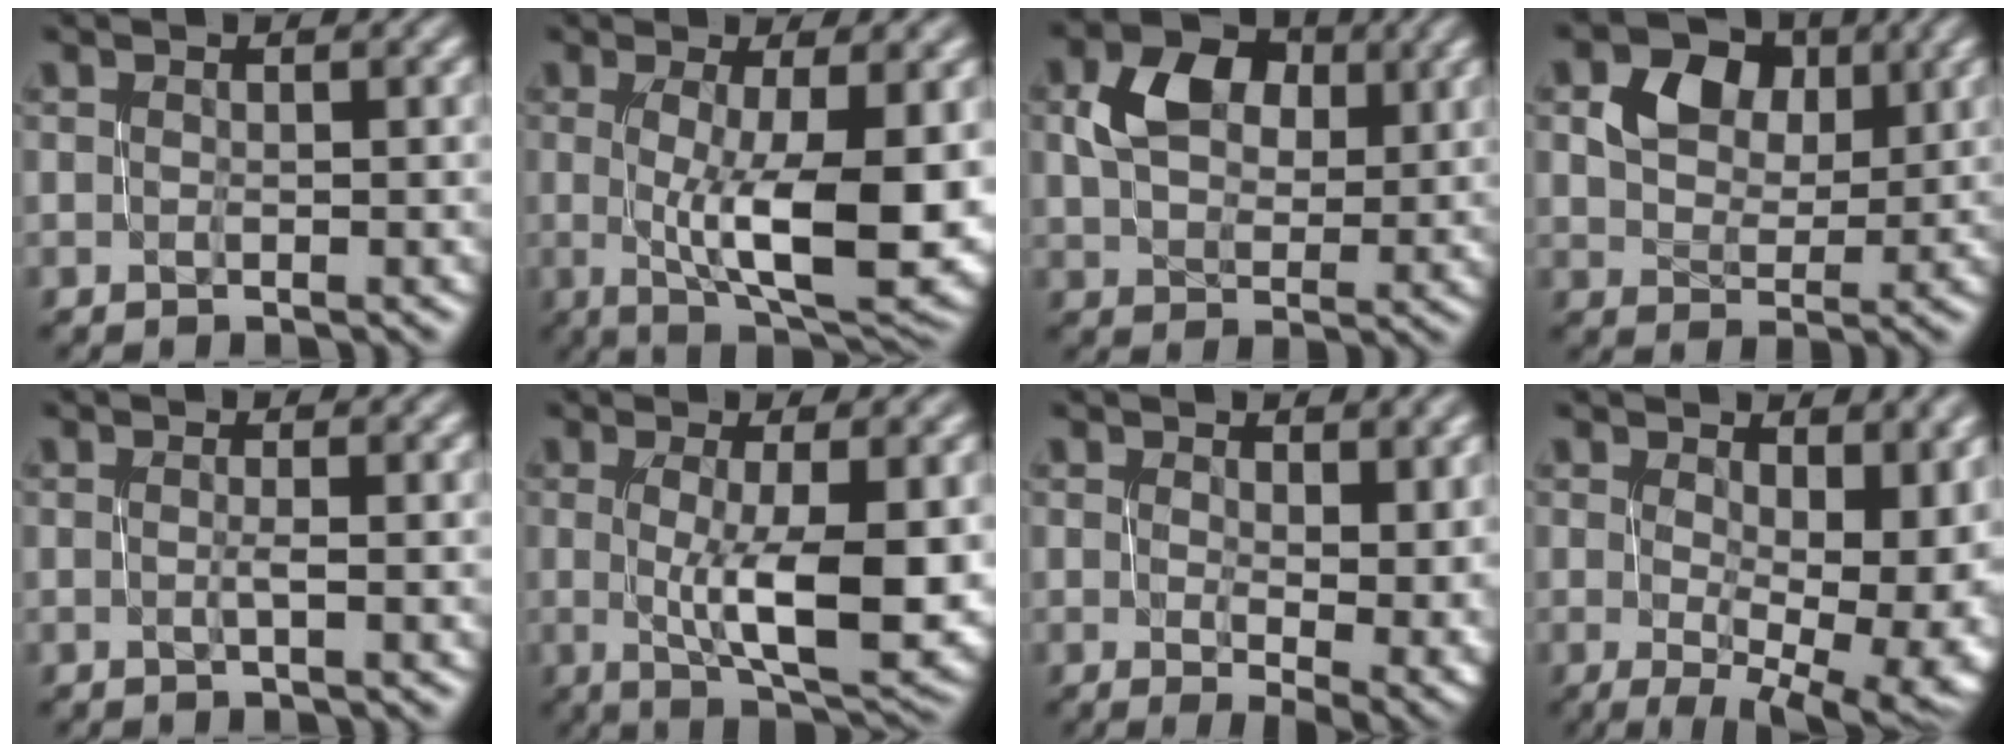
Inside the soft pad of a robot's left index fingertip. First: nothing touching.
{"total": 10.3, "force": [-0.8, 3.0, 9.8], "torque": [-0.146, -0.016, -0.005]}
{"total": 6.0, "force": [2.2, 4.2, 3.6], "torque": [-0.068, 0.006, 0.039]}
{"total": 4.7, "force": [2.2, 3.4, 2.4], "torque": [-0.046, 0.005, 0.033]}
{"total": 0.7, "force": [-0.1, 0.1, 0.7], "torque": [-0.012, 0.001, -0.005]}
{"total": 8.2, "force": [-0.4, 2.3, 7.9], "torque": [-0.118, -0.011, 0.001]}
{"total": 7.1, "force": [0.7, 3.6, 6.0], "torque": [-0.080, -0.010, 0.017]}
{"total": 12.0, "force": [0.1, 6.1, 10.3], "torque": [-0.126, -0.008, 0.016]}